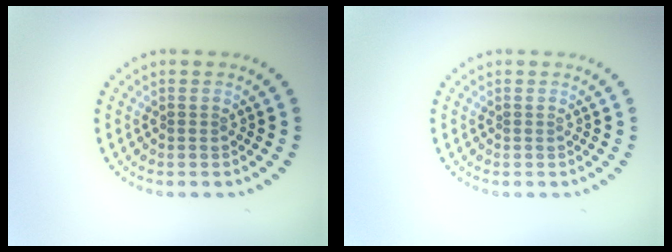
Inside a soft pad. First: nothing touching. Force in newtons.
{"total": 0.0}